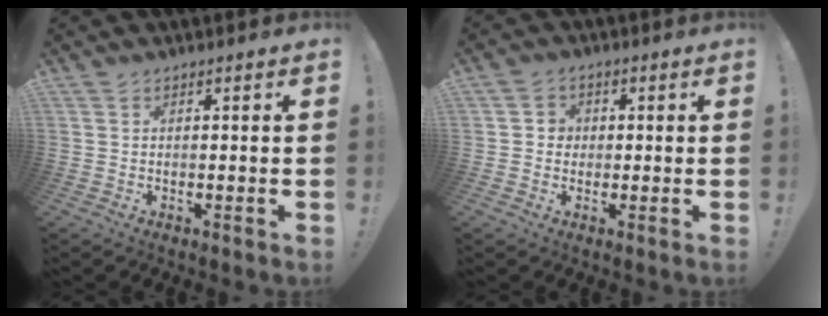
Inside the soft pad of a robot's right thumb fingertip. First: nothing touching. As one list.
[{"total": 1.4, "force": [0.3, 1.4, 0.1], "torque": [0.005, 0.001, 0.003]}]